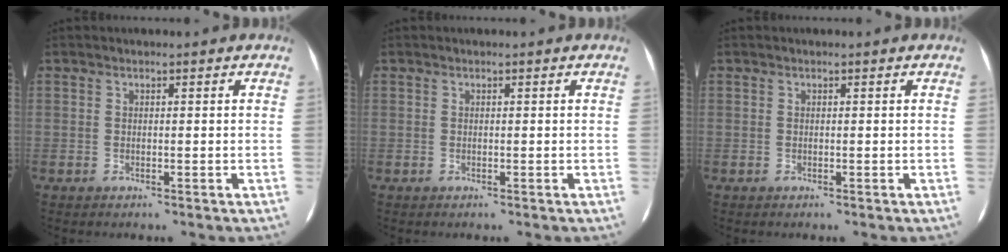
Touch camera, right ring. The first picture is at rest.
{"total": 0.0}
{"total": 0.0}